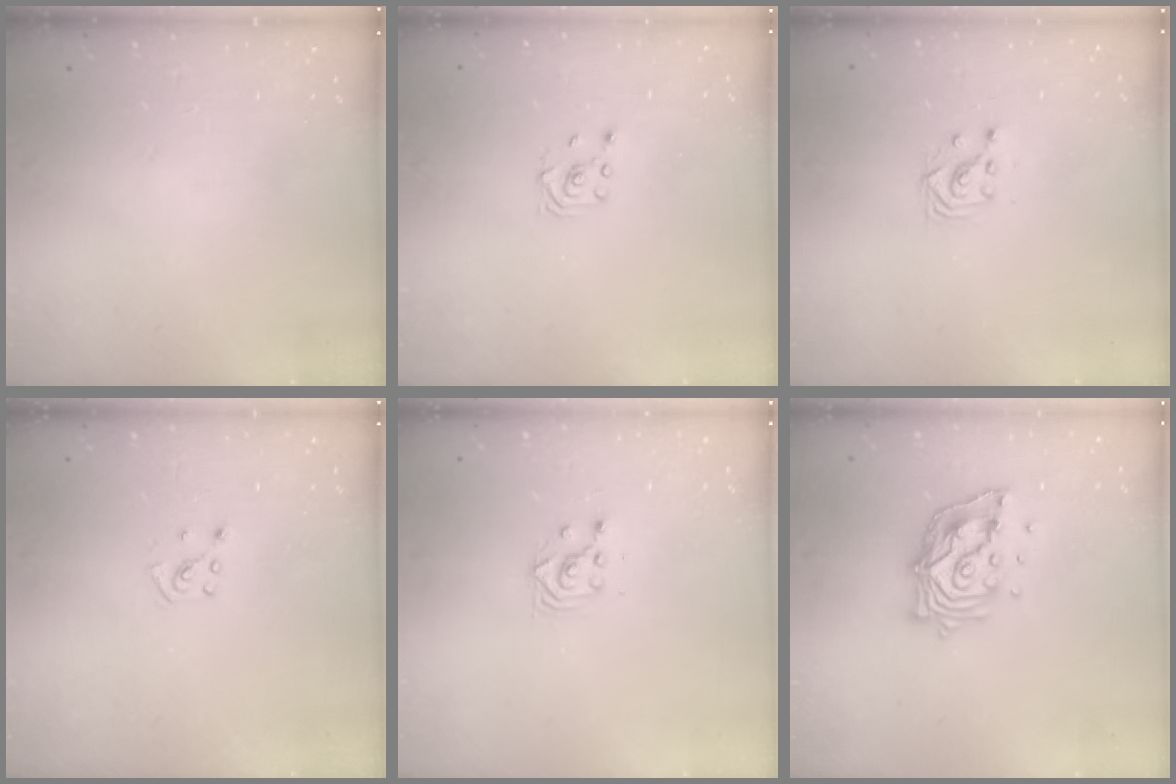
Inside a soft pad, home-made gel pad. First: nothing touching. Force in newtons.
{"total": 1.6, "press": 1.4, "slide": 0.9}
{"total": 2.9, "press": 2.9, "slide": 0.2}
{"total": 3.6, "press": 3.6, "slide": 0.4}
{"total": 2.8, "press": 2.8, "slide": 0.2}
{"total": 12.4, "press": 12.4, "slide": 1.2}